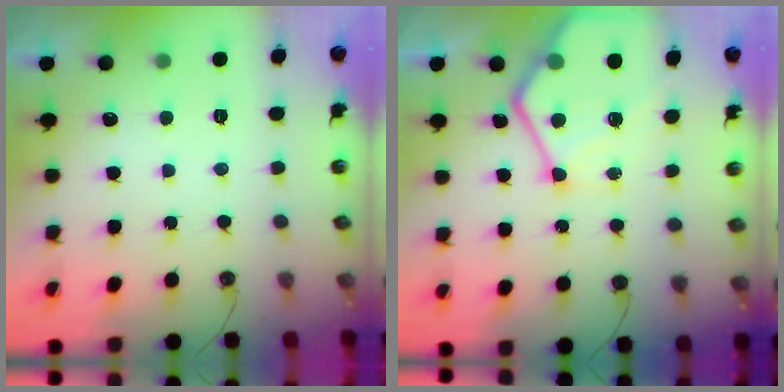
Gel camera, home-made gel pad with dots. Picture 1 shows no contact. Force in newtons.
{"total": 15.8, "press": 15.7, "slide": 1.6}